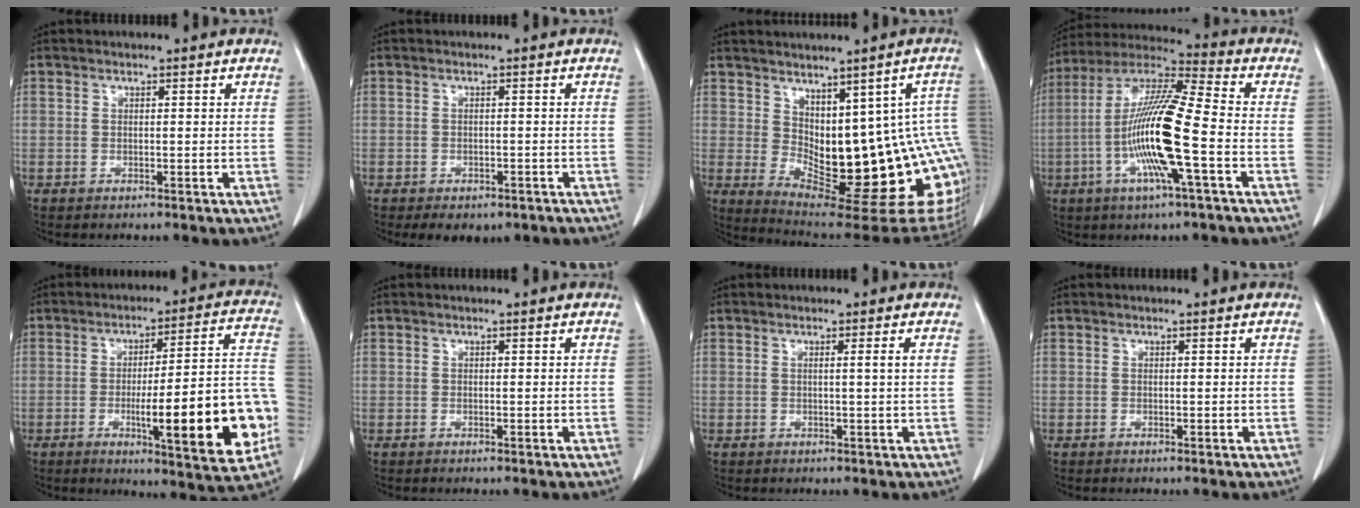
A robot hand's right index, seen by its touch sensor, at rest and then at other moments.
{"total": 5.1, "force": [-3.7, 2.8, 2.2], "torque": [-0.019, 0.002, -0.041]}
{"total": 19.7, "force": [-0.8, 6.6, 18.5], "torque": [-0.173, 0.000, 0.015]}
{"total": 16.1, "force": [-3.7, 0.7, 15.6], "torque": [-0.312, -0.004, -0.078]}
{"total": 19.5, "force": [-5.0, 2.5, 18.7], "torque": [-0.199, 0.017, -0.058]}
{"total": 0.0}
{"total": 1.4, "force": [0.3, -0.5, 1.3], "torque": [-0.021, -0.001, 0.006]}
{"total": 0.0}